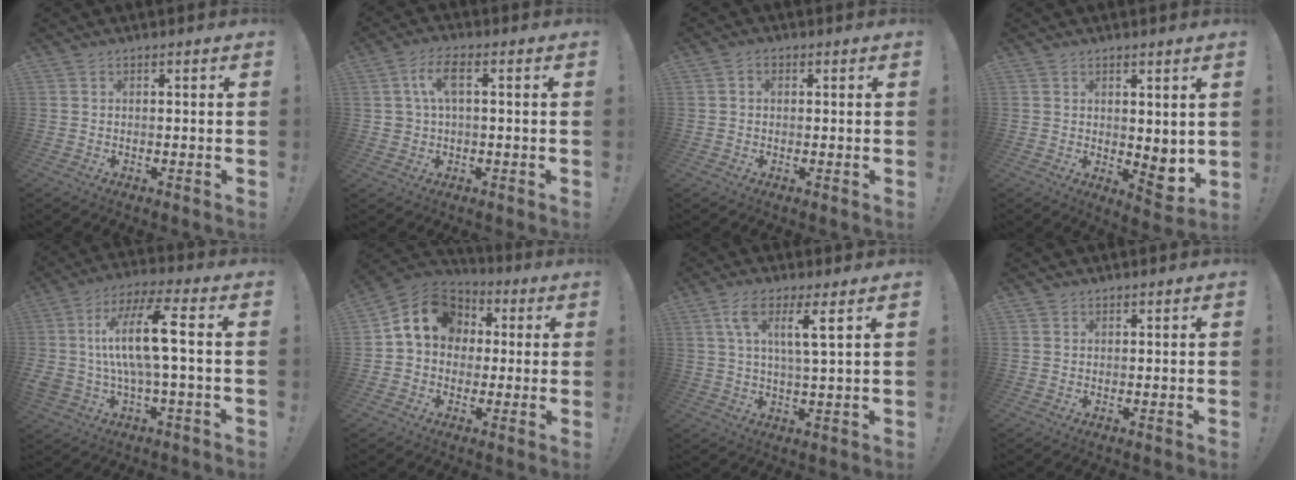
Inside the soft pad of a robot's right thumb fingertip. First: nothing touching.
{"total": 7.1, "force": [1.4, 3.4, 6.1], "torque": [-0.129, 0.009, 0.023]}
{"total": 1.0, "force": [0.0, 0.8, 0.6], "torque": [-0.006, 0.001, -0.001]}
{"total": 4.8, "force": [0.9, 3.0, 3.6], "torque": [-0.027, -0.023, 0.022]}
{"total": 15.9, "force": [1.4, 4.3, 15.3], "torque": [-0.279, 0.002, 0.011]}
{"total": 12.1, "force": [2.8, 10.3, 5.7], "torque": [-0.076, 0.001, 0.059]}
{"total": 8.0, "force": [3.6, 0.6, 7.1], "torque": [-0.134, -0.006, 0.056]}
{"total": 1.0, "force": [0.8, 0.5, 0.1], "torque": [0.002, -0.004, 0.015]}